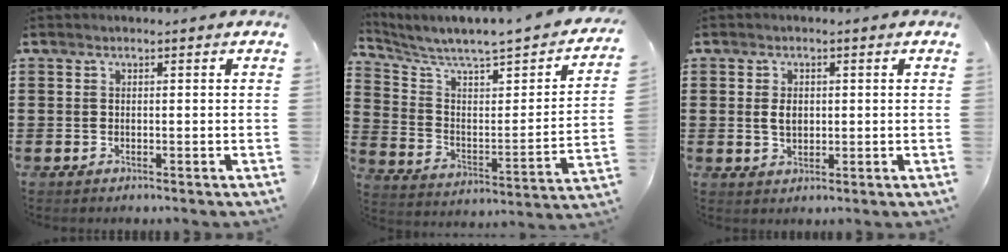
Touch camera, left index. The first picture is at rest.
{"total": 4.4, "force": [3.7, 0.3, 2.3], "torque": [-0.069, -0.044, 0.053]}
{"total": 2.7, "force": [0.4, 1.7, 2.0], "torque": [-0.044, 0.006, 0.007]}